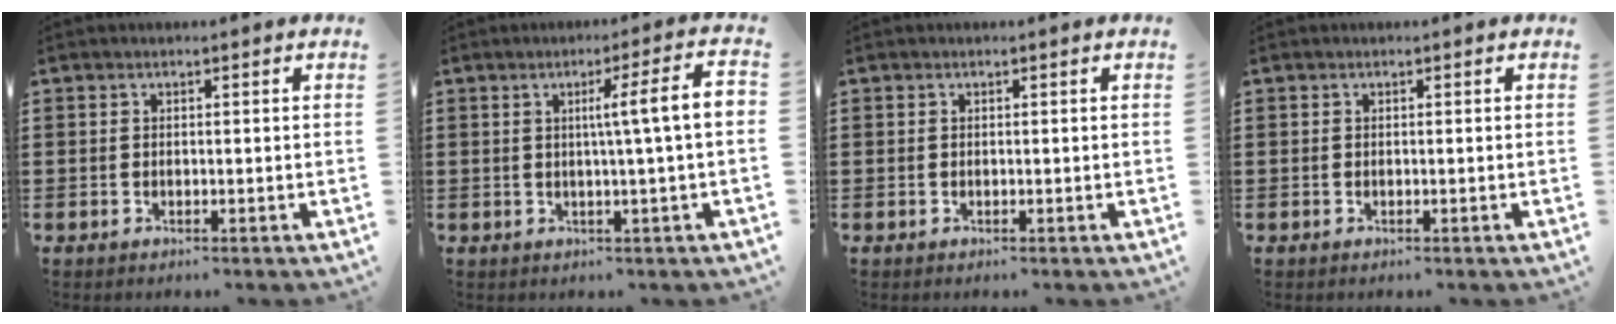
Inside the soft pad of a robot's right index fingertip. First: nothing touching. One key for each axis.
{"total": 6.5, "fx": 0.4, "fy": -0.5, "fz": 6.4, "tx": -0.109, "ty": -0.008, "tz": -0.003}
{"total": 0.0}
{"total": 0.0}